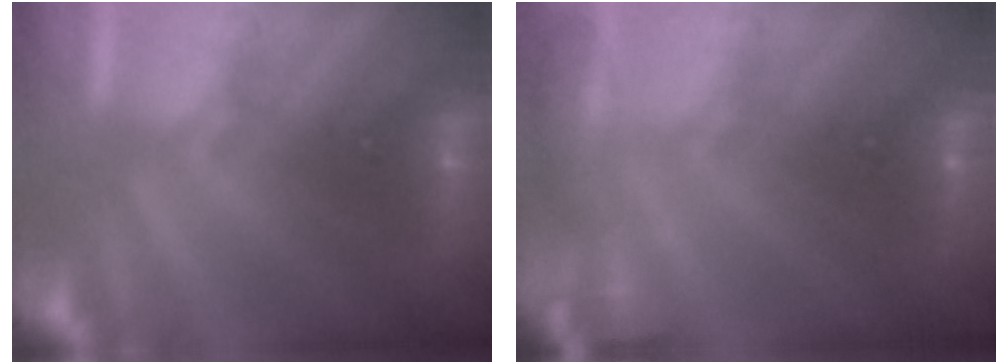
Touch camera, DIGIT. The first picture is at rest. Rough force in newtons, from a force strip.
{"total": 5.1}